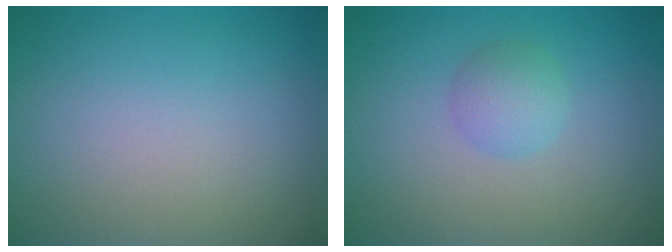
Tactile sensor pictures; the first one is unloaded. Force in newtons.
{"total": 2.1, "press": 2.1, "slide": 0.0}